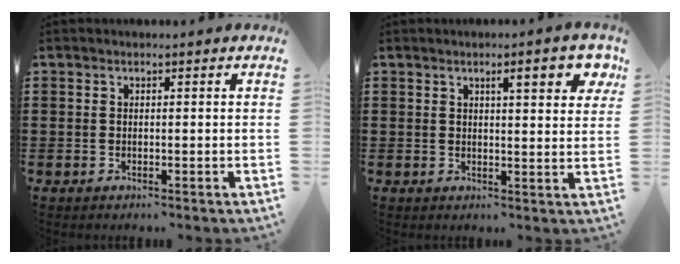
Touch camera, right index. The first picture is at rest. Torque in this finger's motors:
{"motor_torque": [0.56, 0.24, 0.18, 0.04]}